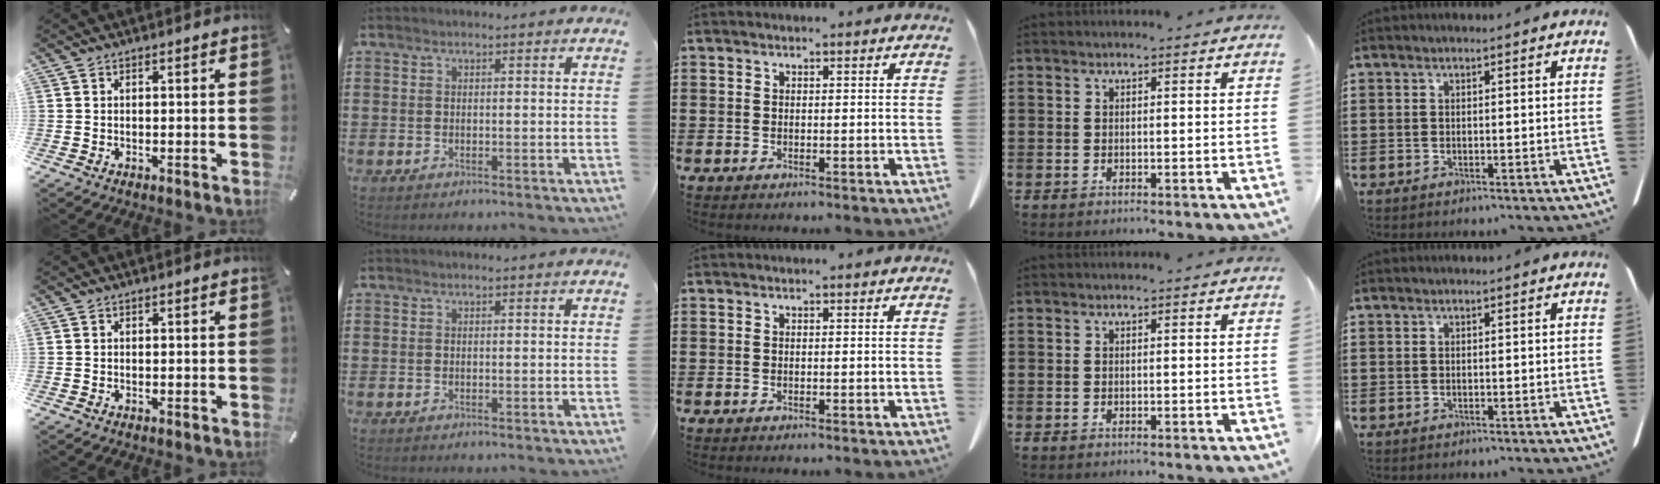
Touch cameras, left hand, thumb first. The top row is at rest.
{}